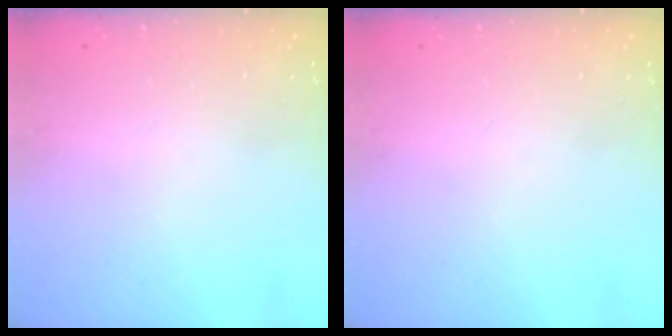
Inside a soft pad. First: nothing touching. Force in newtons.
{"total": 0.0}